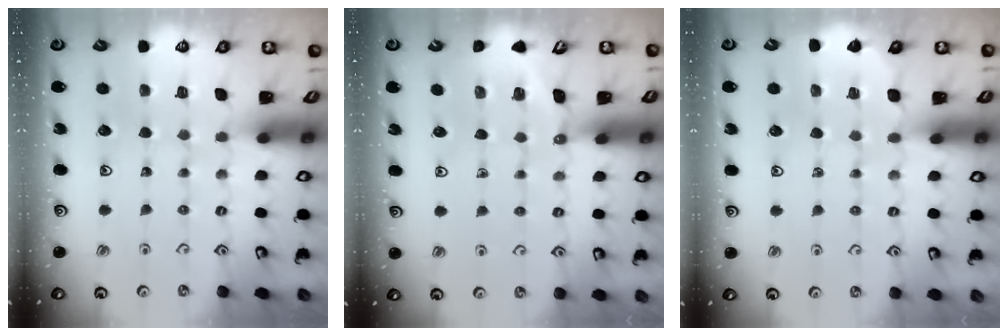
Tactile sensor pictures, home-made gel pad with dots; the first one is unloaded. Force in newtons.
{"total": 2.7, "press": 2.7, "slide": 0.2}
{"total": 1.4, "press": 1.3, "slide": 0.3}